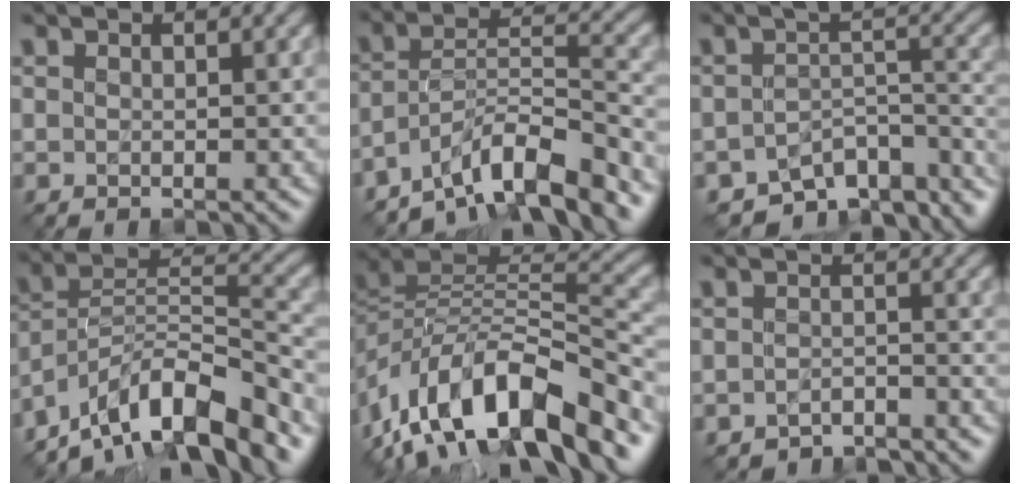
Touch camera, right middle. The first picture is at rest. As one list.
[{"total": 8.9, "force": [-7.0, 2.0, 5.2], "torque": [-0.071, 0.011, -0.128]}, {"total": 8.4, "force": [-7.0, 3.1, 3.6], "torque": [-0.039, -0.022, -0.097]}, {"total": 11.6, "force": [-9.0, 3.4, 6.5], "torque": [-0.102, 0.021, -0.173]}, {"total": 13.4, "force": [-7.7, 6.4, 9.0], "torque": [-0.163, 0.027, -0.142]}, {"total": 2.9, "force": [-2.8, 0.4, 0.3], "torque": [-0.005, 0.000, -0.043]}]